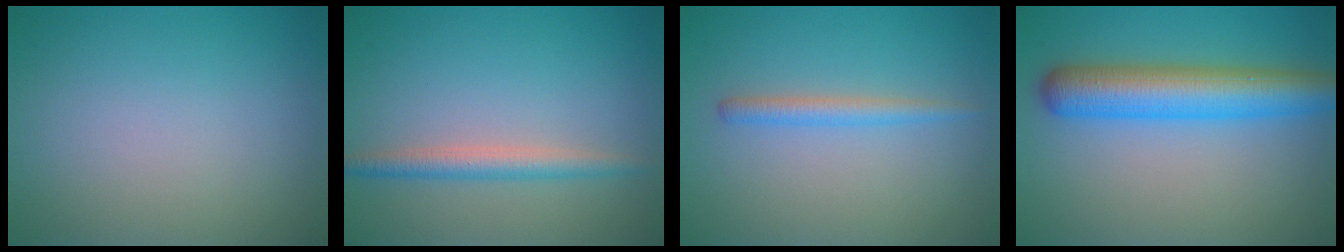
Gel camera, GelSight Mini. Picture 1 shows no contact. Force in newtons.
{"total": 2.4, "press": 2.4, "slide": 0.1}
{"total": 1.7, "press": 1.7, "slide": 0.2}
{"total": 6.8, "press": 6.8, "slide": 0.1}